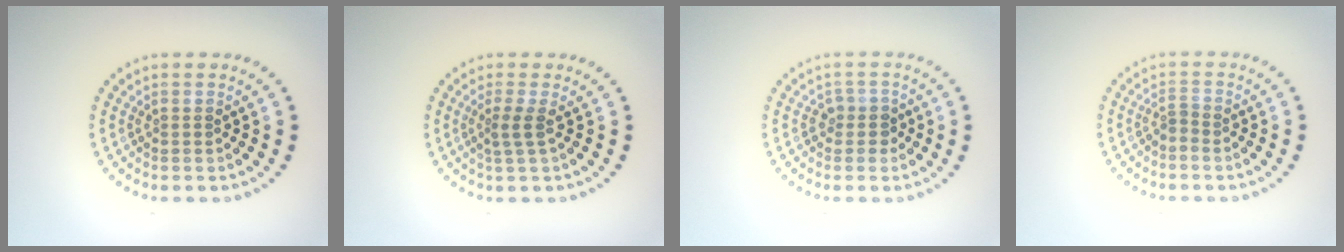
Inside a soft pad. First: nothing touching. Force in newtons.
{"total": 1.7, "press": 1.2, "slide": 1.2}
{"total": 1.6, "press": 1.4, "slide": 0.8}
{"total": 1.0, "press": 0.4, "slide": 0.9}